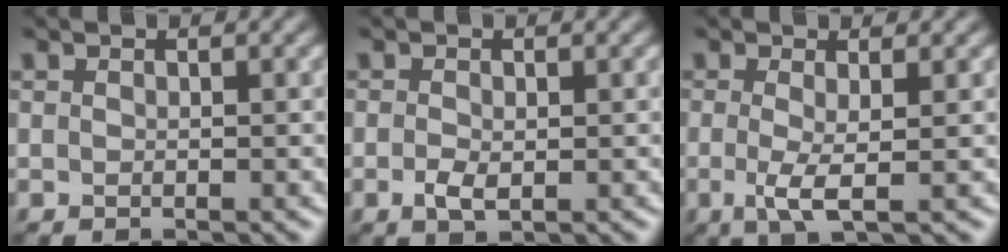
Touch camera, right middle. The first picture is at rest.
{"total": 1.6, "force": [-0.3, 0.9, 1.3], "torque": [-0.029, -0.005, -0.005]}
{"total": 2.7, "force": [-0.3, 0.4, 2.6], "torque": [-0.056, -0.008, -0.005]}